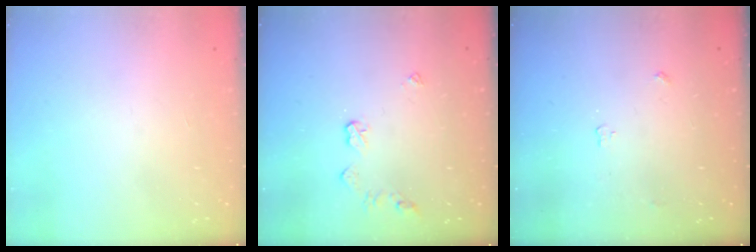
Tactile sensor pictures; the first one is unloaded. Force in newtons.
{"total": 5.6, "press": 5.6, "slide": 0.2}
{"total": 3.0, "press": 2.9, "slide": 0.5}